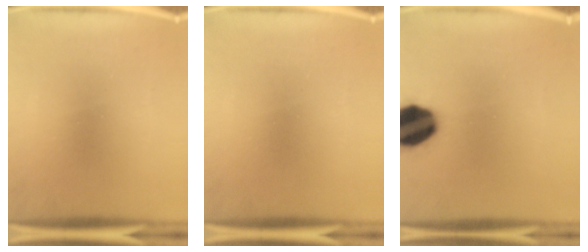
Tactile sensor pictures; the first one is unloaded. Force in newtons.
{"total": 0.0}
{"total": 16.3}